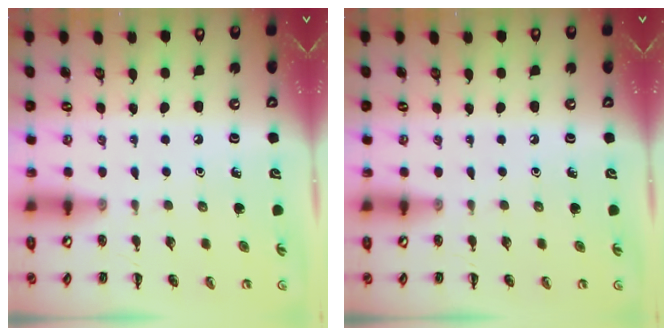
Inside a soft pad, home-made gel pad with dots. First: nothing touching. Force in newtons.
{"total": 0.0}